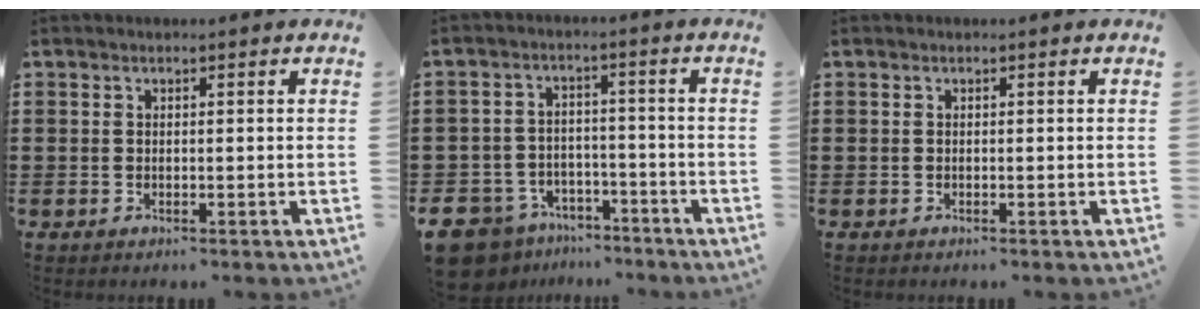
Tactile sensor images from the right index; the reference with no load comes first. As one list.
[{"total": 7.7, "force": [-6.7, 3.4, 1.6], "torque": [-0.070, 0.018, -0.137]}, {"total": 0.0}]